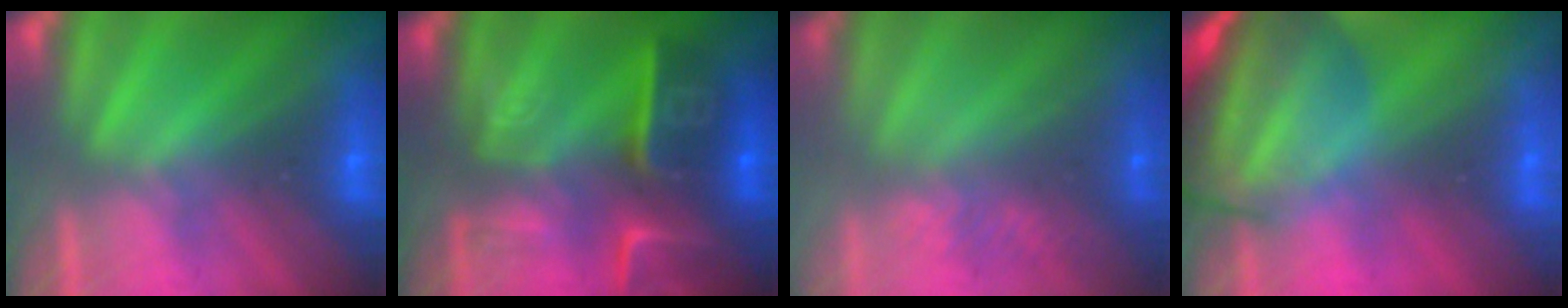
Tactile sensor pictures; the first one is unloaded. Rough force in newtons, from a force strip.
{"total": 6.3}
{"total": 2.6}
{"total": 7.0}